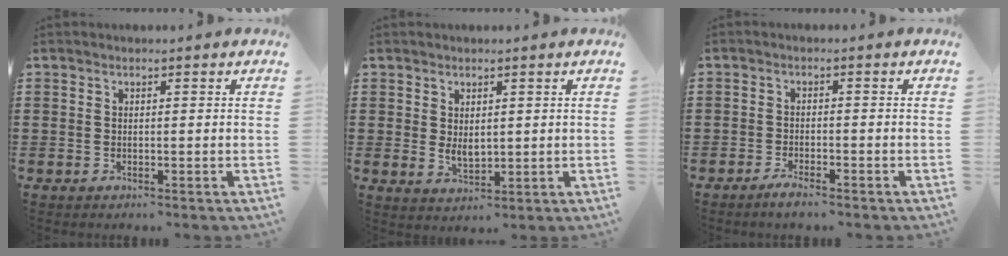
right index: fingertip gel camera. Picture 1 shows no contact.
{"total": 2.6, "force": [0.9, 1.4, 1.9], "torque": [-0.038, 0.003, 0.018]}
{"total": 2.0, "force": [-1.8, 0.1, 0.8], "torque": [-0.016, 0.003, -0.034]}